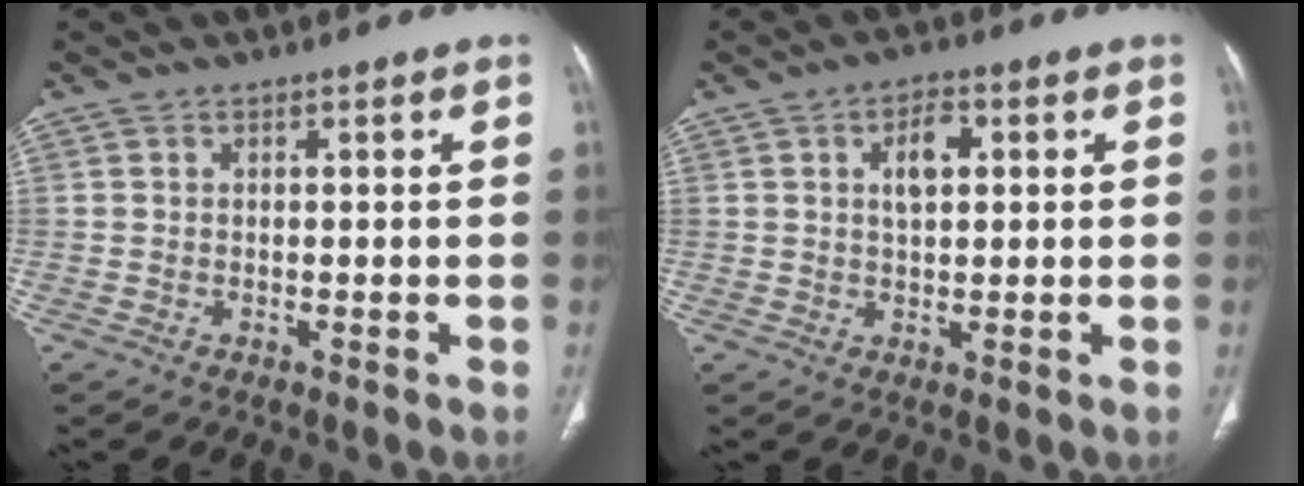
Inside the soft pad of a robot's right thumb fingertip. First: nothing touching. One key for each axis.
{"total": 5.0, "fx": 1.4, "fy": 2.6, "fz": 4.0, "tx": -0.061, "ty": 0.002, "tz": 0.023}